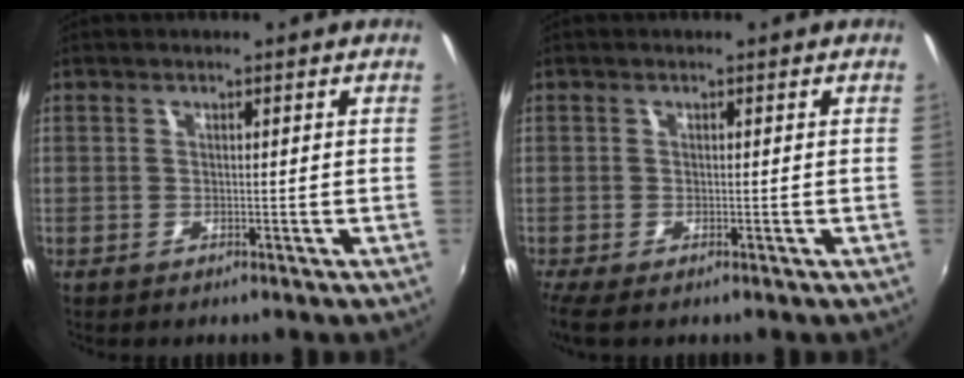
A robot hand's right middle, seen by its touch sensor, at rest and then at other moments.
{"total": 2.7, "force": [-1.6, 0.4, 2.1], "torque": [-0.046, -0.010, -0.026]}